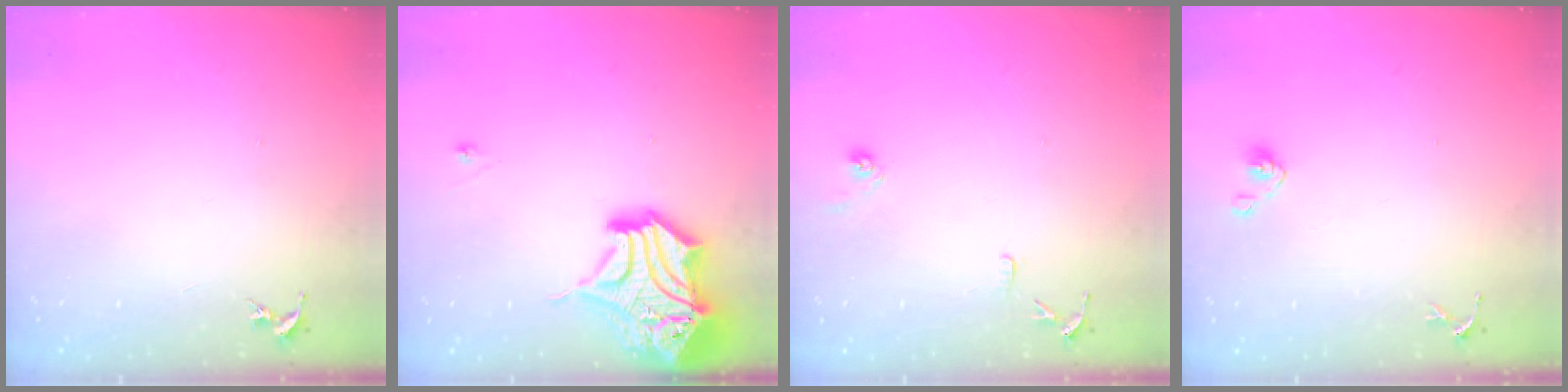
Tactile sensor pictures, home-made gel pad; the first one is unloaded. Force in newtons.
{"total": 19.9, "press": 19.7, "slide": 3.3}
{"total": 9.0, "press": 8.9, "slide": 0.8}
{"total": 4.9, "press": 4.6, "slide": 1.8}